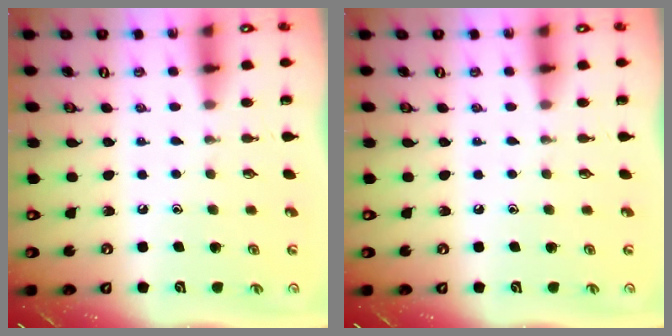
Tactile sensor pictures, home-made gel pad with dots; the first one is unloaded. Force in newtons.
{"total": 0.0}